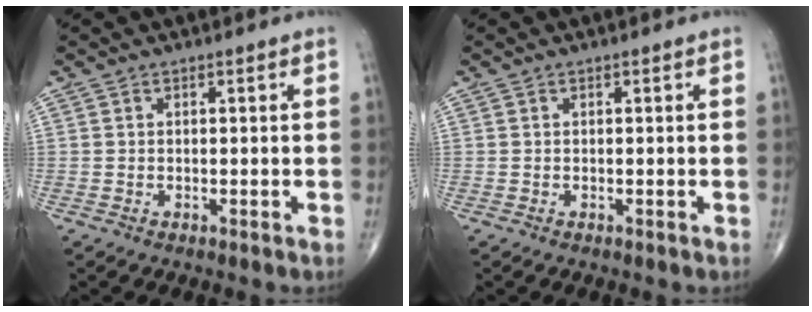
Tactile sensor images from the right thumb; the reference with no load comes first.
{"total": 0.0}